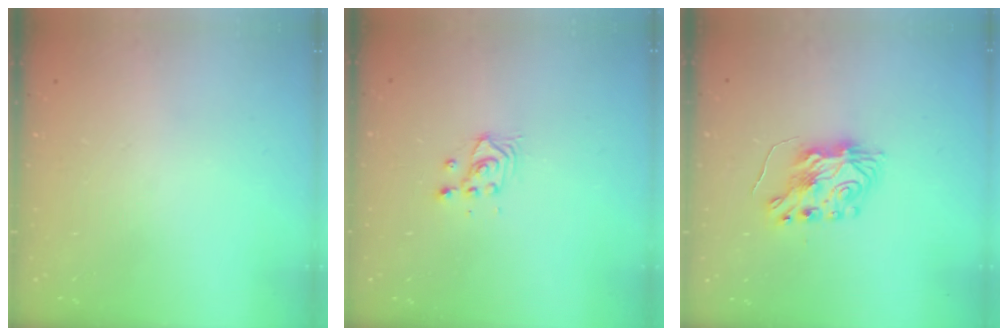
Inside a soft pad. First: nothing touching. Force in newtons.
{"total": 3.7, "press": 3.7, "slide": 0.3}
{"total": 7.5, "press": 7.5, "slide": 0.6}